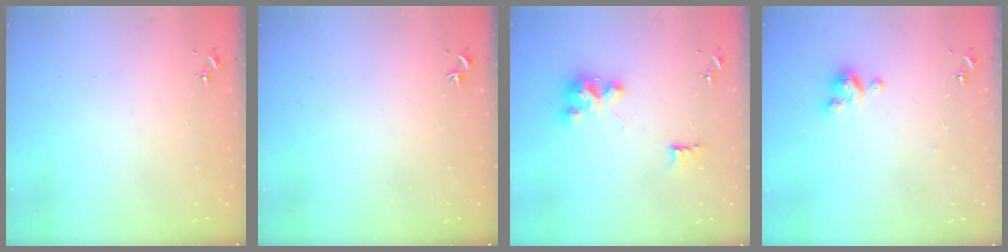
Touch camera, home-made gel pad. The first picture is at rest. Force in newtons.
{"total": 0.0}
{"total": 9.2, "press": 9.2, "slide": 0.9}
{"total": 5.1, "press": 5.0, "slide": 0.3}